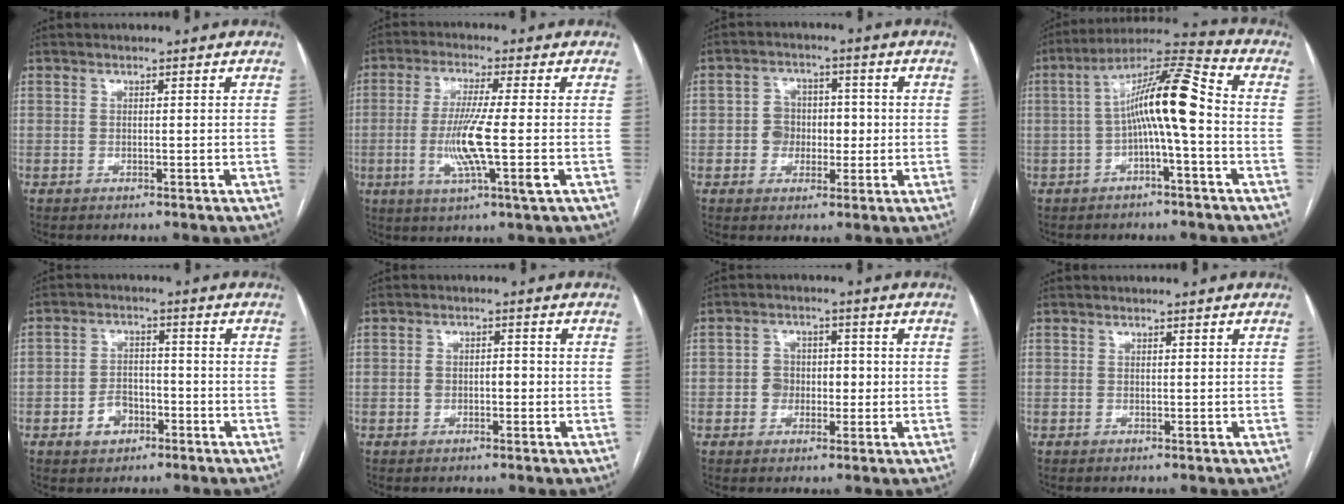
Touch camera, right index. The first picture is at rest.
{"total": 9.8, "force": [-1.6, -0.3, 9.6], "torque": [-0.190, -0.014, -0.035]}
{"total": 5.2, "force": [-0.6, 4.6, 2.4], "torque": [-0.036, 0.021, -0.008]}
{"total": 12.0, "force": [-0.8, 0.7, 11.9], "torque": [-0.208, 0.035, -0.019]}
{"total": 4.8, "force": [-2.3, 3.5, 2.4], "torque": [-0.042, 0.010, -0.034]}
{"total": 2.9, "force": [-0.5, 1.9, 2.2], "torque": [-0.039, 0.018, -0.007]}
{"total": 4.3, "force": [-0.6, 3.7, 2.2], "torque": [-0.032, 0.018, -0.009]}
{"total": 0.0}